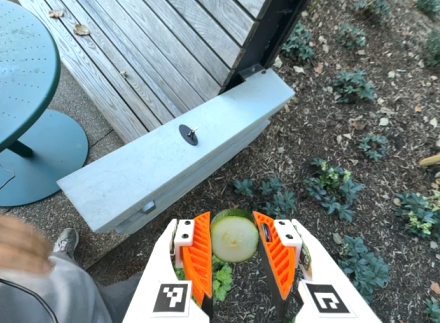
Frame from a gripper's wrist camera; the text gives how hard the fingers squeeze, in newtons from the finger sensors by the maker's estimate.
{"total": 10.5, "left": 10.5, "right": 10.5}